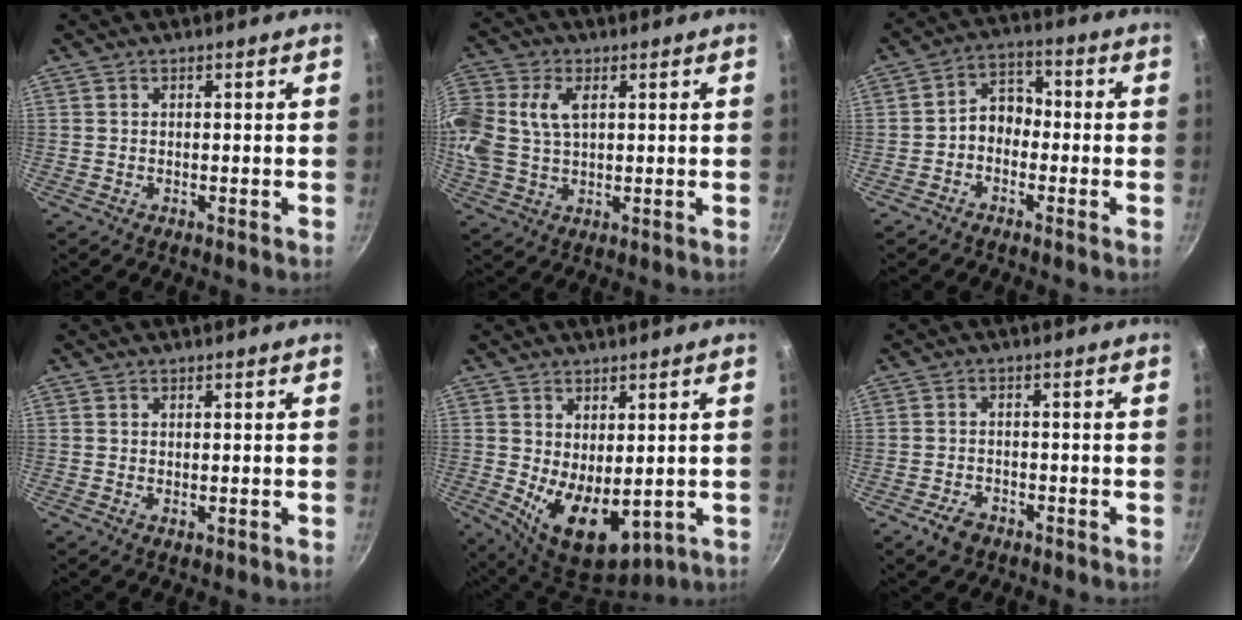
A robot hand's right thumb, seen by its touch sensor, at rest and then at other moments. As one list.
[{"total": 14.4, "force": [3.6, 10.1, 9.7], "torque": [-0.231, 0.024, 0.065]}, {"total": 5.8, "force": [-1.6, 4.4, 3.4], "torque": [-0.029, 0.033, -0.040]}, {"total": 0.7, "force": [0.1, 0.4, 0.6], "torque": [-0.008, -0.004, 0.001]}, {"total": 11.0, "force": [0.1, 6.5, 8.9], "torque": [-0.117, -0.029, 0.026]}, {"total": 4.1, "force": [-2.6, 2.4, 2.0], "torque": [-0.038, 0.020, -0.042]}]